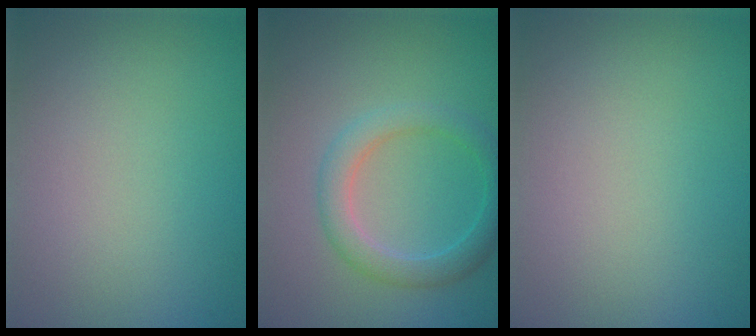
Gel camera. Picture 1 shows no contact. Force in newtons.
{"total": 3.0, "press": 3.0, "slide": 0.0}
{"total": 0.0}